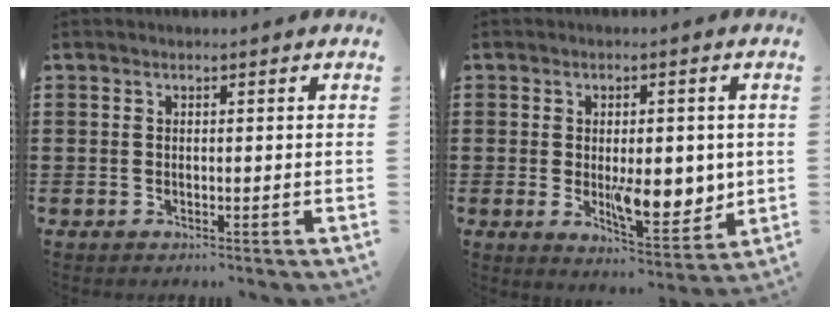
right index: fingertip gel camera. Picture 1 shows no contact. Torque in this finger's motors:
{"motor_torque": [2.14, 0.00, 0.46, 0.16]}